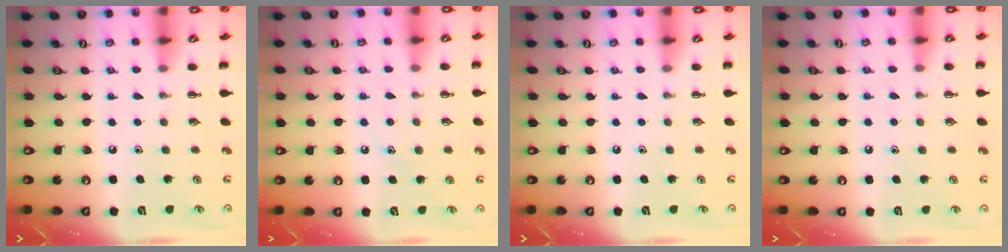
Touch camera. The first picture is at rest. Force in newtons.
{"total": 6.6, "press": 6.5, "slide": 1.4}
{"total": 0.0}
{"total": 4.7, "press": 4.5, "slide": 1.6}